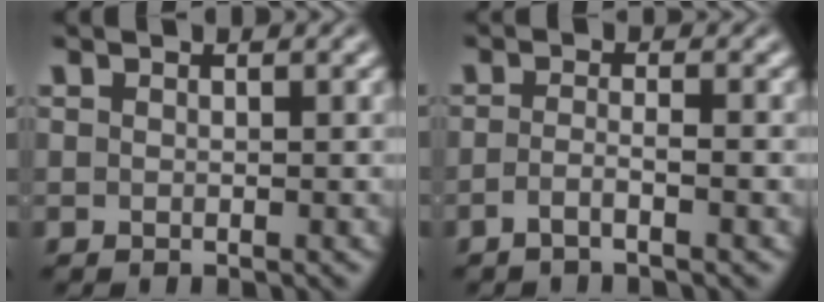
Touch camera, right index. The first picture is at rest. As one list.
[{"total": 2.2, "force": [-1.8, -0.6, 1.2], "torque": [-0.025, -0.011, -0.028]}]